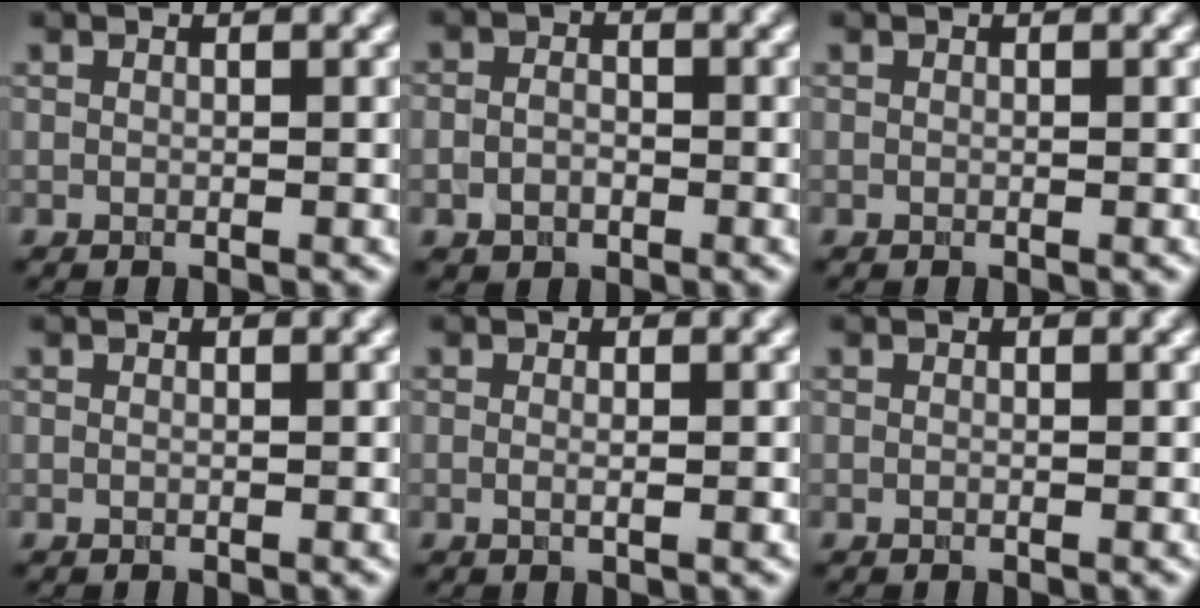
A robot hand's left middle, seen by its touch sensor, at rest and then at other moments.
{"total": 1.9, "force": [-0.7, 1.5, 0.9], "torque": [-0.010, -0.001, -0.016]}
{"total": 0.0}
{"total": 0.0}
{"total": 1.1, "force": [0.0, 0.3, 1.1], "torque": [-0.016, -0.007, -0.001]}
{"total": 0.0}